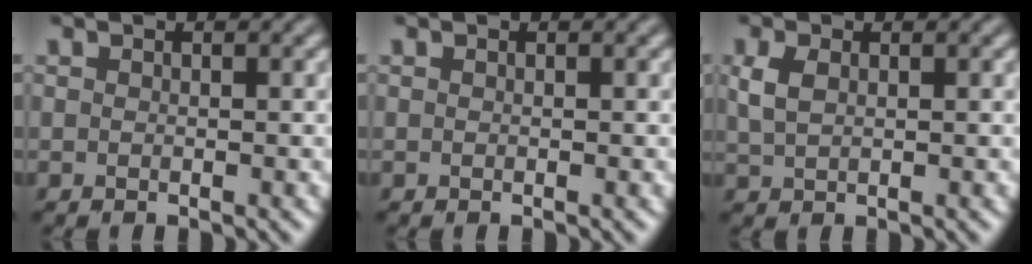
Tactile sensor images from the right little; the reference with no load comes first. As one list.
[{"total": 0.0}, {"total": 2.1, "force": [0.7, 1.3, 1.6], "torque": [-0.041, 0.001, 0.016]}]